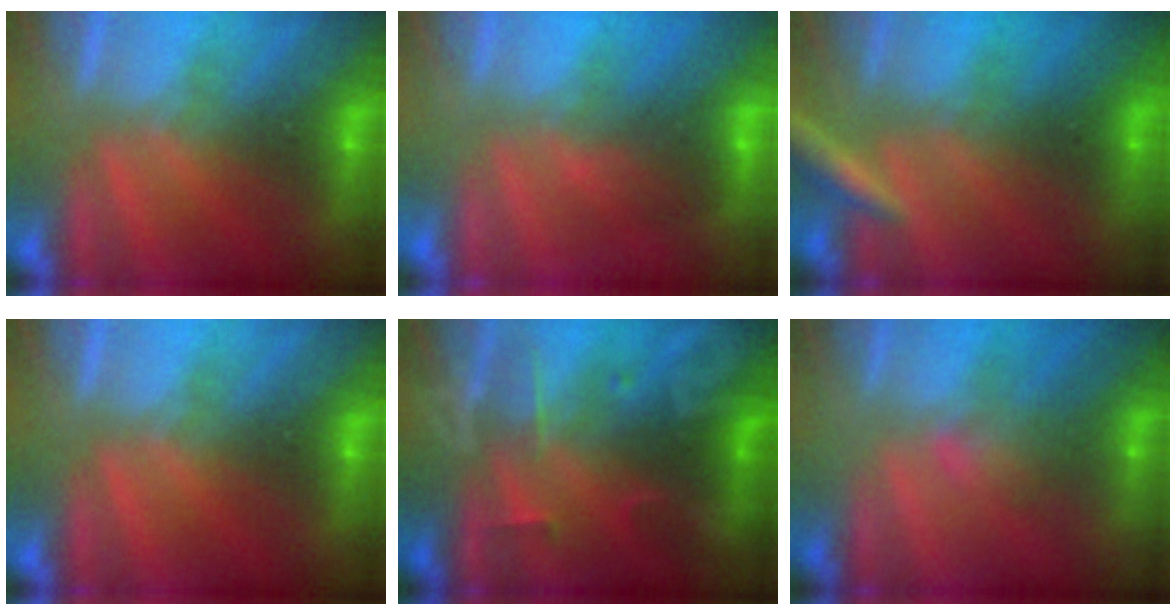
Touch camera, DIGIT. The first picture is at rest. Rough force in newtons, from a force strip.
{"total": 3.0}
{"total": 3.2}
{"total": 0.0}
{"total": 2.4}
{"total": 2.8}